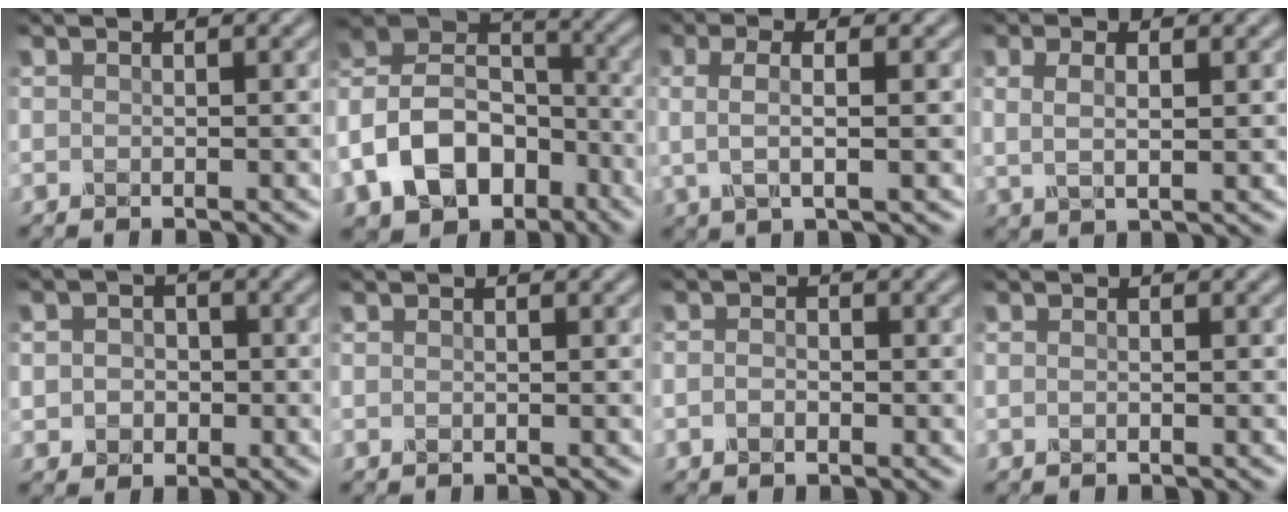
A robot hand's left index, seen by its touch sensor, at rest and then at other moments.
{"total": 10.6, "force": [-4.7, 7.3, 6.1], "torque": [-0.112, 0.006, -0.098]}
{"total": 3.5, "force": [0.4, 1.0, 3.3], "torque": [-0.064, 0.003, 0.006]}
{"total": 2.7, "force": [0.9, 0.9, 2.4], "torque": [-0.044, -0.003, 0.019]}
{"total": 2.5, "force": [-0.2, 2.2, 1.1], "torque": [-0.010, -0.004, -0.010]}
{"total": 0.0}
{"total": 1.2, "force": [-0.4, 0.7, 0.8], "torque": [-0.017, 0.000, -0.011]}
{"total": 0.5, "force": [-0.1, 0.2, 0.5], "torque": [-0.012, -0.005, -0.004]}